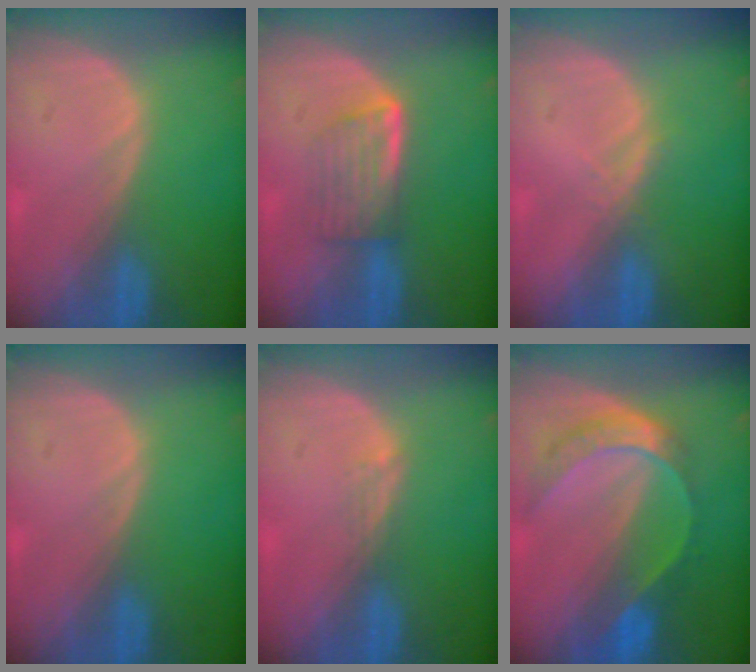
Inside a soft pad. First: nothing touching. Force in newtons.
{"total": 5.8, "press": 5.0, "slide": 2.9}
{"total": 1.5, "press": 1.3, "slide": 0.8}
{"total": 0.0}
{"total": 1.5, "press": 1.0, "slide": 1.0}
{"total": 7.9, "press": 6.5, "slide": 4.4}